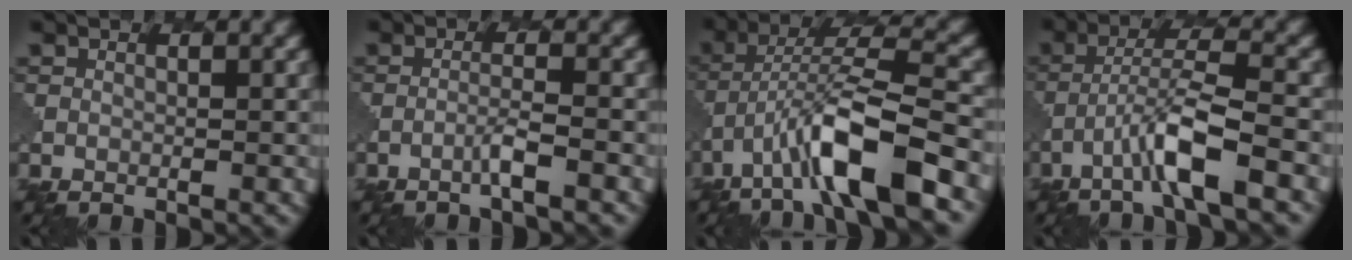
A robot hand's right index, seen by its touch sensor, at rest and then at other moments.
{"total": 1.6, "force": [-0.8, -0.1, 1.4], "torque": [-0.022, 0.009, -0.023]}
{"total": 9.2, "force": [-4.5, 2.2, 7.7], "torque": [-0.142, 0.011, -0.081]}
{"total": 5.3, "force": [-2.8, 0.6, 4.5], "torque": [-0.084, 0.009, -0.054]}